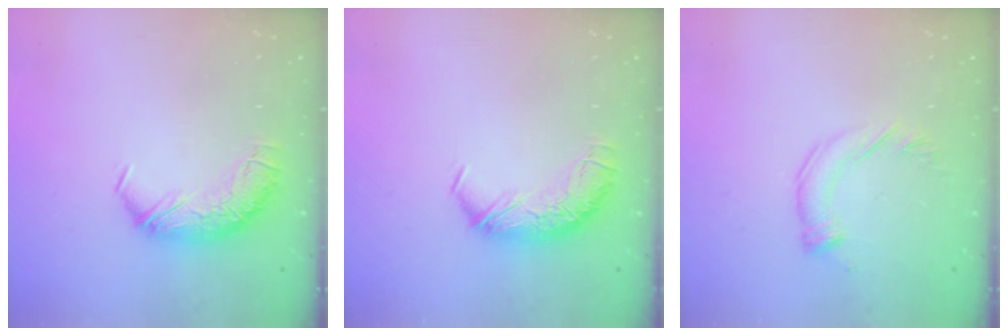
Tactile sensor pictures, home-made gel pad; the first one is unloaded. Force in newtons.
{"total": 0.0}
{"total": 3.6, "press": 3.5, "slide": 0.8}